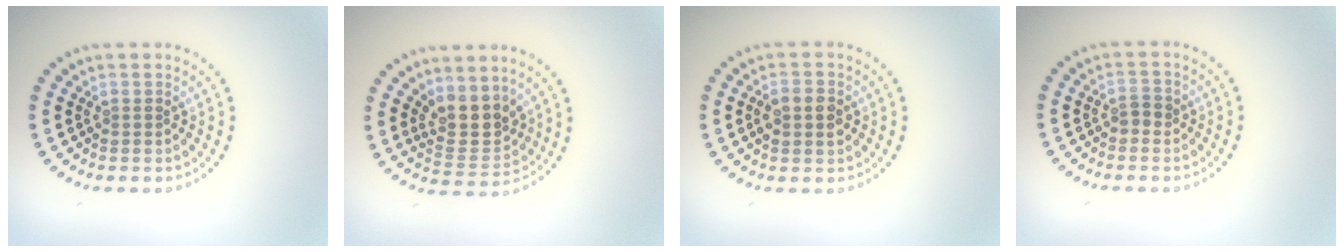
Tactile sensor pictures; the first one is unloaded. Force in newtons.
{"total": 3.8, "press": 3.3, "slide": 1.8}
{"total": 2.3, "press": 2.3, "slide": 0.0}
{"total": 1.2, "press": 1.1, "slide": 0.4}